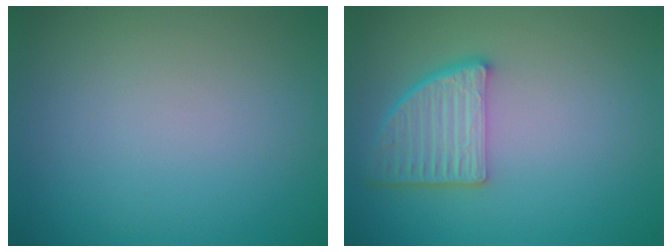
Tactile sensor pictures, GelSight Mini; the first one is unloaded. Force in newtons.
{"total": 4.6, "press": 3.9, "slide": 2.4}